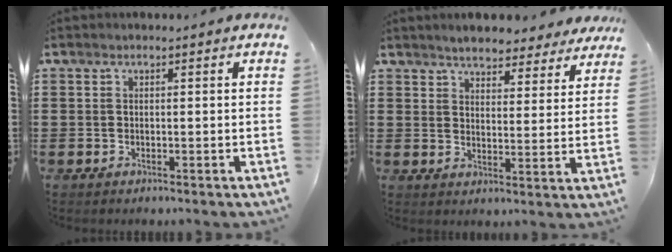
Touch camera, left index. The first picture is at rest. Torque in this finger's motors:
{"motor_torque": [0.62, 0.62, 0.75, 0.11]}